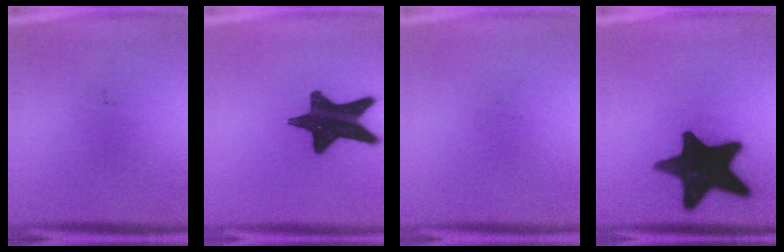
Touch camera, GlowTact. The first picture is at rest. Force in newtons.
{"total": 17.4}
{"total": 0.0}
{"total": 20.1}